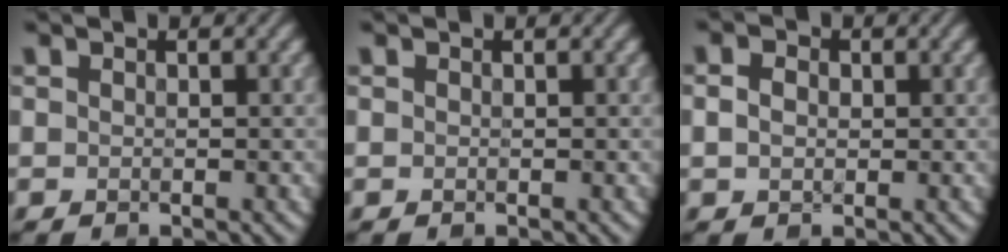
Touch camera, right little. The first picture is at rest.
{"total": 0.0}
{"total": 1.6, "force": [-0.2, 1.3, 0.9], "torque": [-0.021, 0.000, -0.004]}